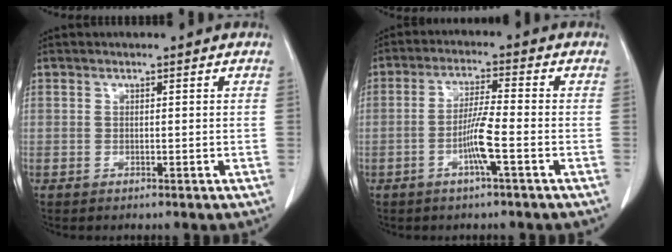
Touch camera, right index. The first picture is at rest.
{"total": 5.7, "force": [-2.1, -0.4, 5.3], "torque": [-0.107, -0.001, -0.041]}